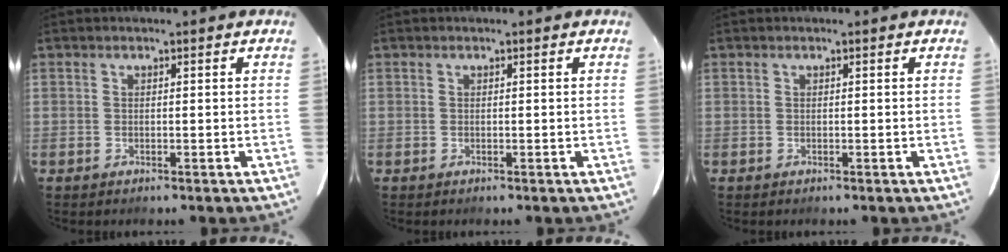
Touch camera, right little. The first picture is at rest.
{"total": 0.0}
{"total": 0.0}